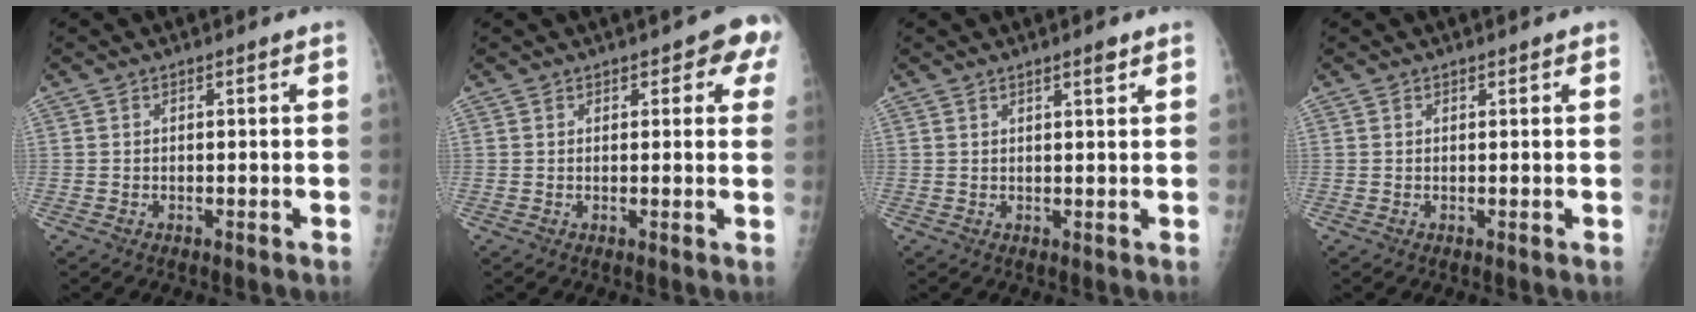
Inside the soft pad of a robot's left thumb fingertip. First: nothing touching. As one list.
[{"total": 5.0, "force": [2.8, 2.6, 3.2], "torque": [0.004, -0.005, 0.024]}, {"total": 2.0, "force": [1.4, 0.4, 1.4], "torque": [-0.017, -0.008, 0.021]}, {"total": 0.7, "force": [0.6, 0.4, 0.1], "torque": [0.005, -0.004, 0.005]}]